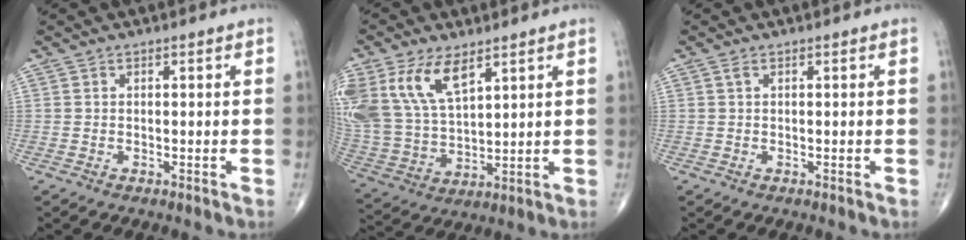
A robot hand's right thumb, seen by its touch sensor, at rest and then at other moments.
{"total": 16.1, "force": [8.2, 8.2, 11.1], "torque": [-0.228, -0.022, 0.172]}
{"total": 0.6, "force": [0.2, 0.2, 0.5], "torque": [-0.015, 0.005, 0.003]}